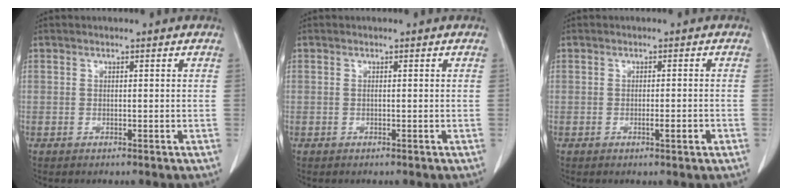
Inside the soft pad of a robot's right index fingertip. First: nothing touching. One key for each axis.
{"total": 0.0}
{"total": 1.9, "fx": -0.7, "fy": 0.1, "fz": 1.7, "tx": -0.028, "ty": -0.003, "tz": -0.010}